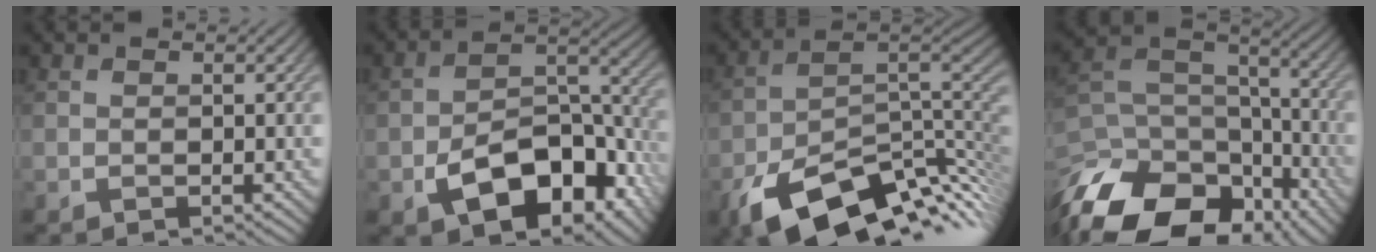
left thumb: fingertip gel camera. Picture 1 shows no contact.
{"total": 12.2, "force": [-5.6, 7.0, 8.4], "torque": [-0.137, -0.015, -0.097]}
{"total": 14.7, "force": [-7.8, 7.1, 10.3], "torque": [-0.190, -0.027, -0.120]}
{"total": 16.8, "force": [-10.7, 9.9, 8.3], "torque": [-0.226, -0.044, -0.168]}